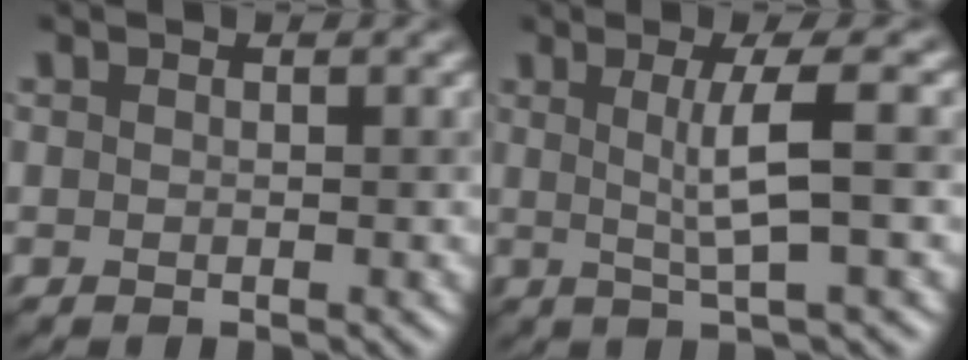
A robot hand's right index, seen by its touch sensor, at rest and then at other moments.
{"total": 4.4, "force": [0.6, 0.4, 4.3], "torque": [-0.069, 0.008, 0.020]}